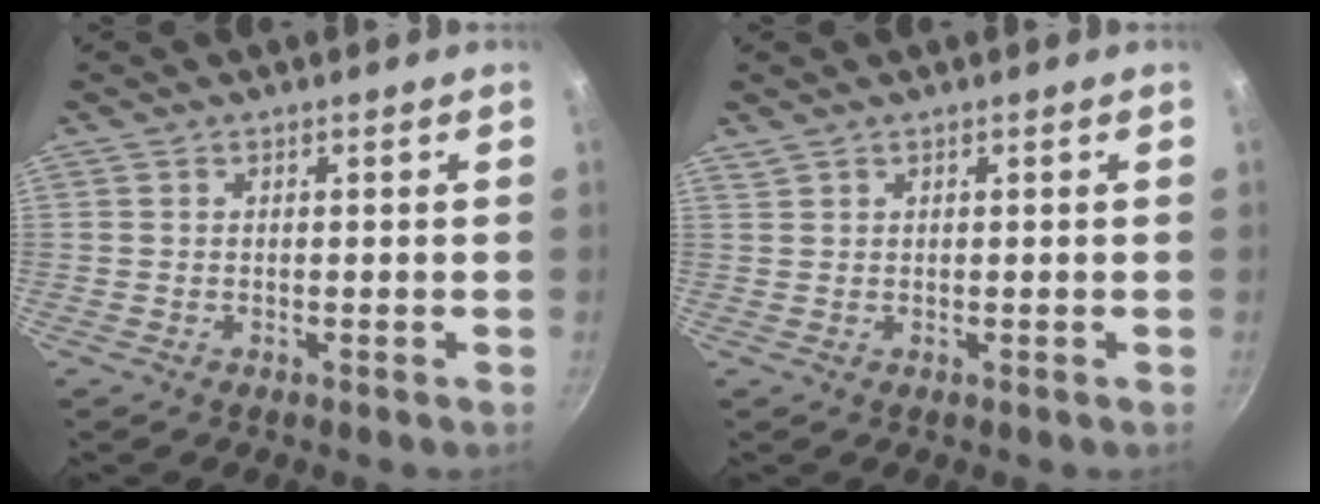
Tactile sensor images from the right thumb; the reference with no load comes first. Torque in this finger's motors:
{"motor_torque": [0.30, -0.24, -0.52, 0.32, 0.08]}